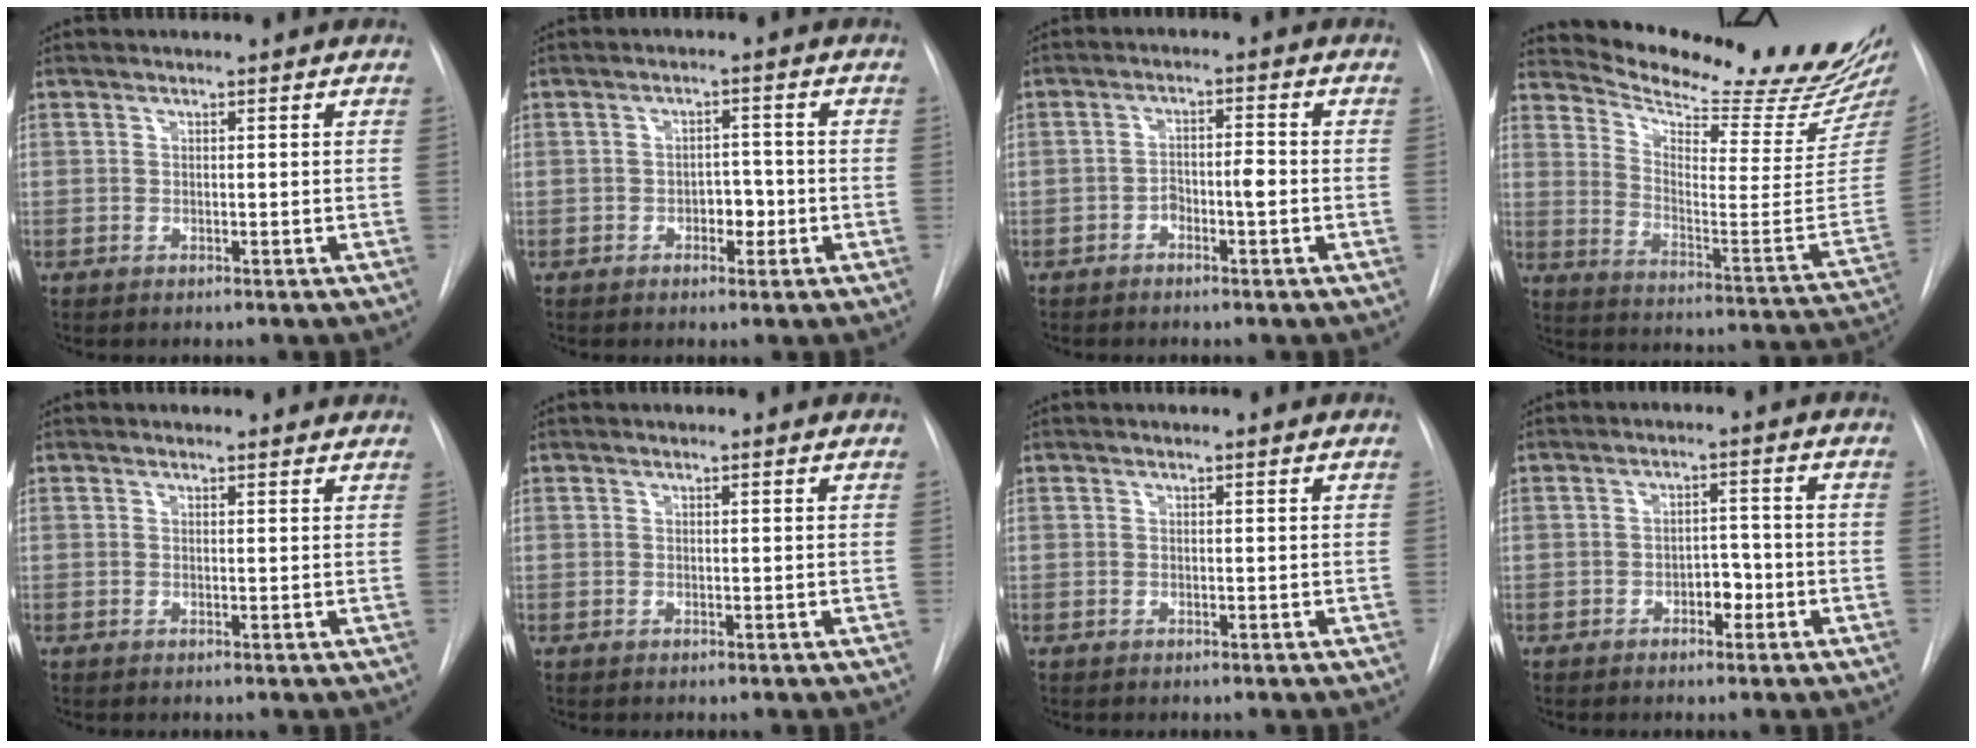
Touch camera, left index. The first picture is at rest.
{"total": 3.0, "force": [-1.5, 1.7, 1.9], "torque": [-0.020, 0.002, -0.021]}
{"total": 3.1, "force": [-1.7, 0.8, 2.5], "torque": [-0.040, 0.007, -0.027]}
{"total": 24.0, "force": [22.2, 0.2, 9.0], "torque": [-0.143, -0.129, 0.299]}
{"total": 4.2, "force": [4.0, 1.1, 0.5], "torque": [-0.003, 0.003, 0.033]}
{"total": 1.7, "force": [1.6, 0.3, 0.6], "torque": [-0.010, 0.013, 0.013]}
{"total": 1.3, "force": [1.3, 0.2, 0.4], "torque": [-0.010, 0.009, 0.010]}
{"total": 3.0, "force": [-1.8, 1.6, 1.7], "torque": [-0.019, 0.002, -0.028]}